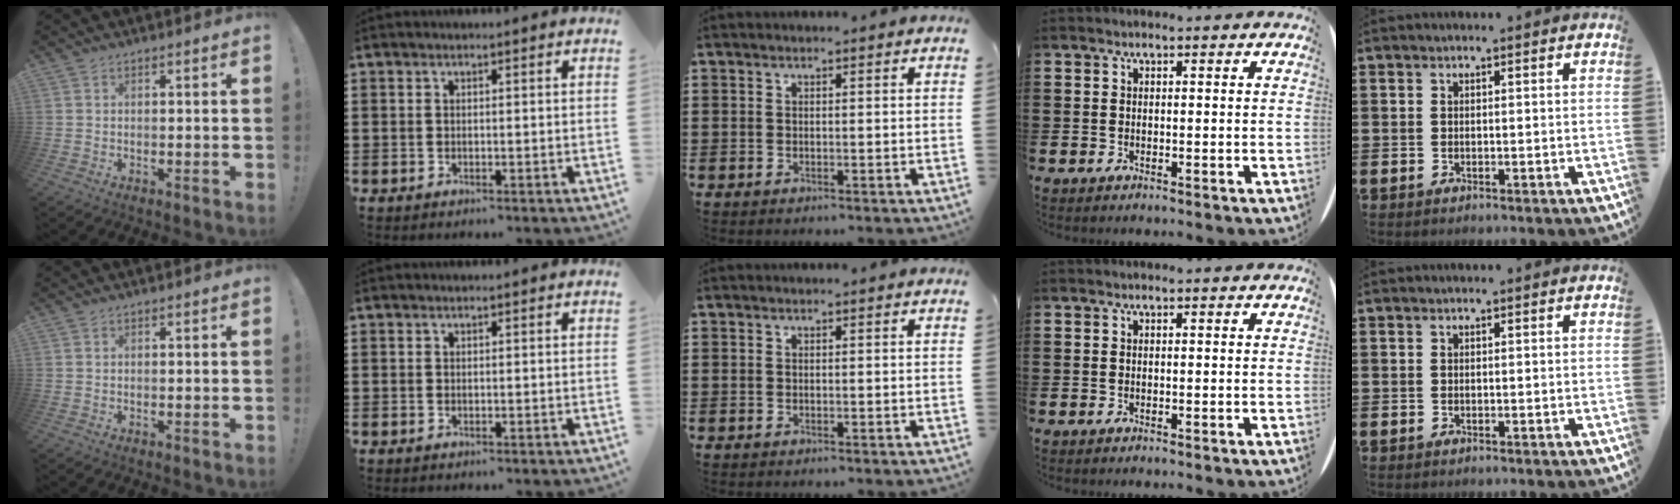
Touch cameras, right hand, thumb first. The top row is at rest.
{}